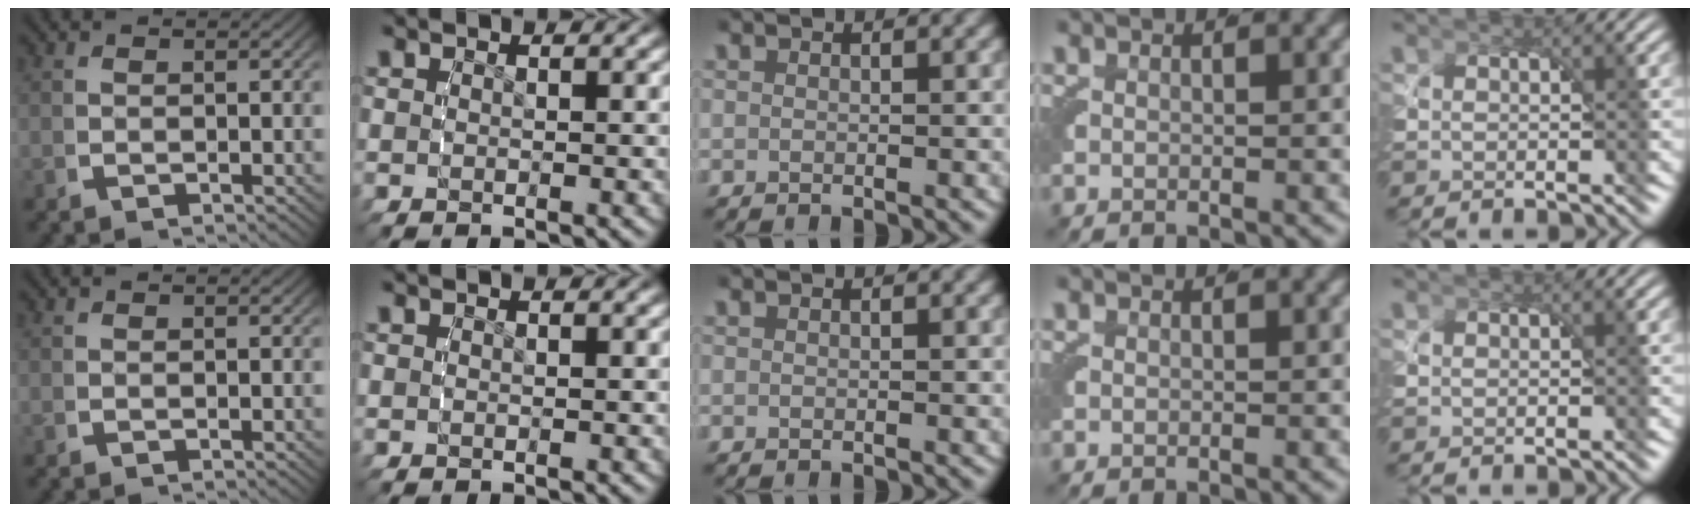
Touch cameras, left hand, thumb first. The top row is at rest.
{}